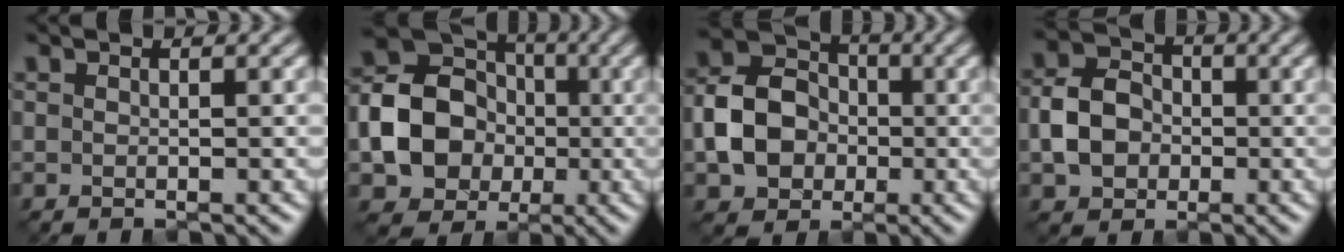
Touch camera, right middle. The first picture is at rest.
{"total": 10.5, "force": [-1.8, 8.7, 5.6], "torque": [-0.094, -0.010, -0.048]}
{"total": 6.3, "force": [-1.5, 5.2, 3.3], "torque": [-0.061, 0.007, -0.038]}
{"total": 4.6, "force": [-1.1, 3.8, 2.3], "torque": [-0.043, 0.005, -0.026]}